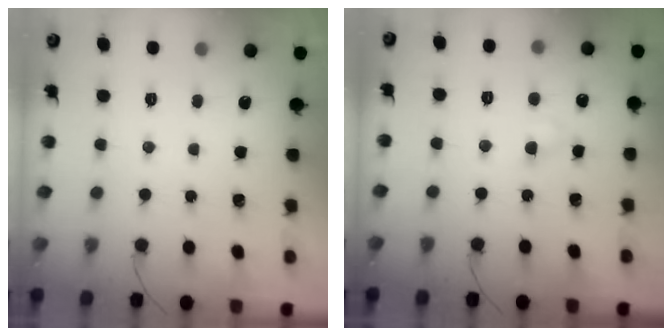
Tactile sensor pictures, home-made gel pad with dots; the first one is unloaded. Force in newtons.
{"total": 2.9, "press": 2.7, "slide": 1.1}